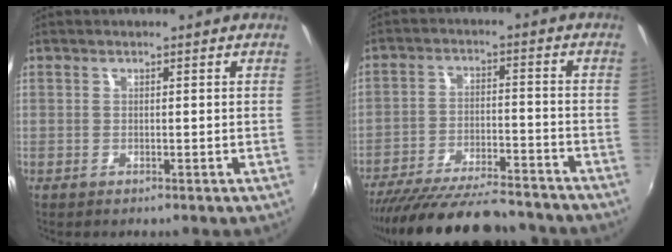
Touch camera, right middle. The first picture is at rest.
{"total": 20.8, "force": [-18.4, 4.2, 8.8], "torque": [-0.175, -0.028, -0.268]}